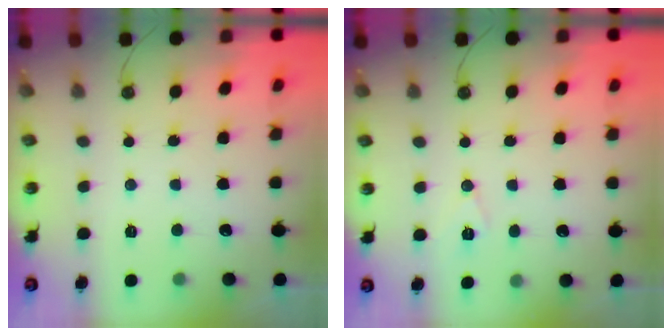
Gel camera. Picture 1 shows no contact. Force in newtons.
{"total": 6.7, "press": 5.0, "slide": 4.5}